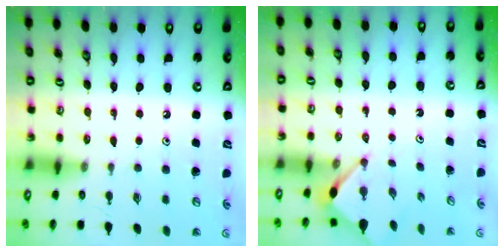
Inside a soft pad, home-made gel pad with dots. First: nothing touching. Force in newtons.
{"total": 3.4, "press": 3.4, "slide": 0.3}